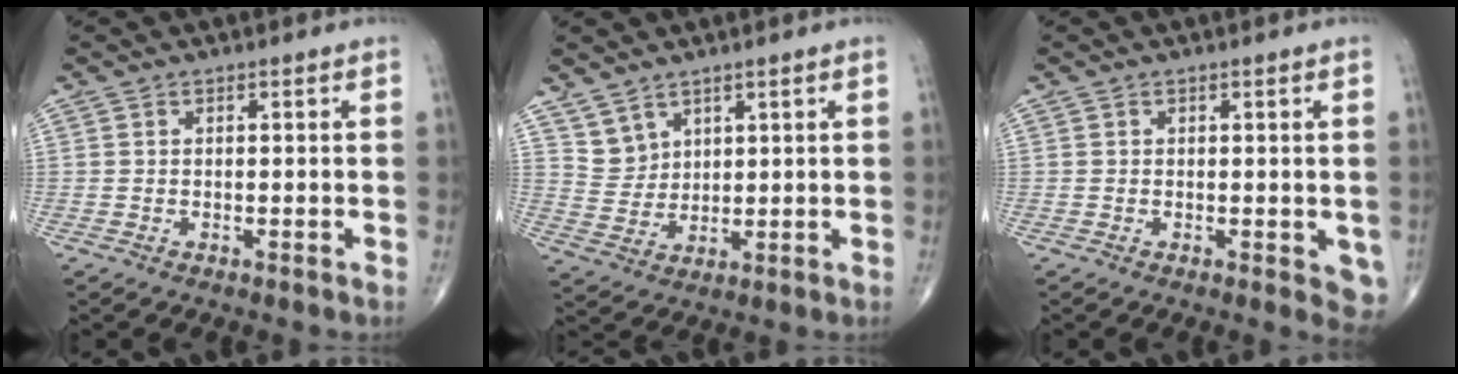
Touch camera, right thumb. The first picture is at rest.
{"total": 4.5, "force": [3.4, 2.9, 0.5], "torque": [0.012, -0.031, 0.074]}
{"total": 4.1, "force": [-0.9, 2.0, 3.5], "torque": [-0.020, -0.006, -0.013]}